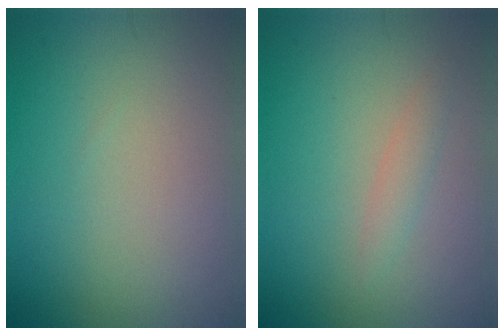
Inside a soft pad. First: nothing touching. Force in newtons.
{"total": 1.3, "press": 1.3, "slide": 0.0}